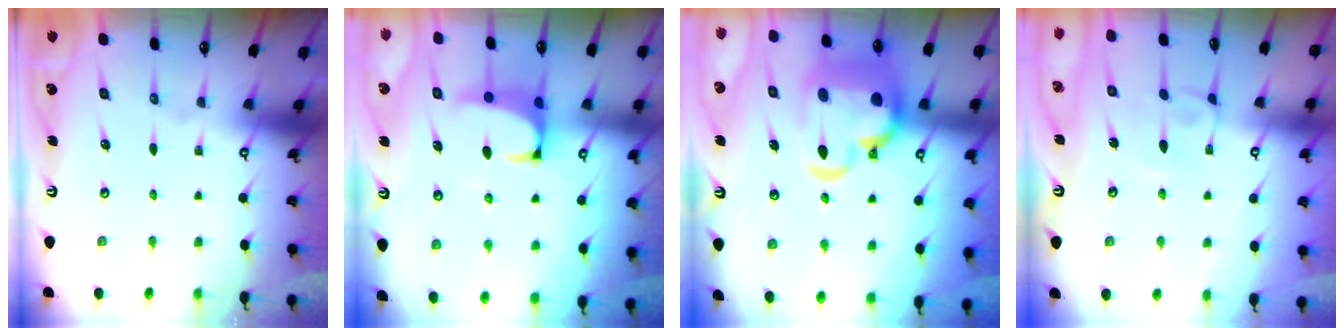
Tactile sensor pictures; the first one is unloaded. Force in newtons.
{"total": 1.5, "press": 1.2, "slide": 0.8}
{"total": 11.8, "press": 11.6, "slide": 2.3}
{"total": 3.5, "press": 3.5, "slide": 0.1}